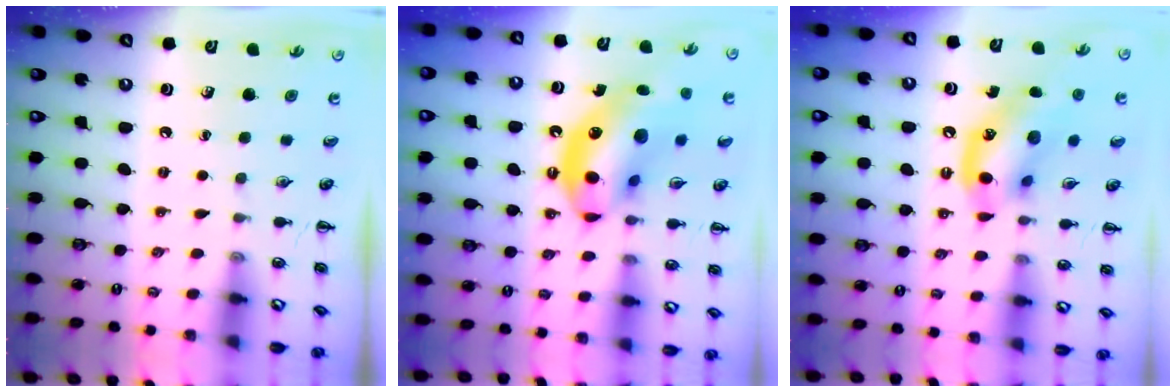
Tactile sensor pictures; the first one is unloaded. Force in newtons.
{"total": 16.9, "press": 16.4, "slide": 4.3}
{"total": 13.3, "press": 12.9, "slide": 3.1}